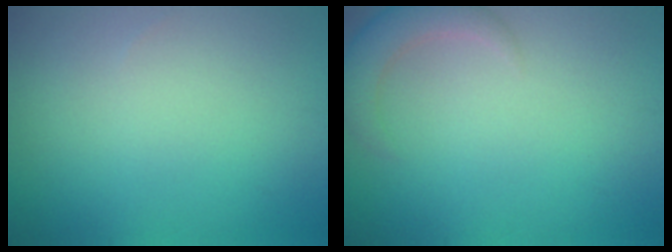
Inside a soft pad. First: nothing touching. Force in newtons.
{"total": 2.9, "press": 2.9, "slide": 0.3}